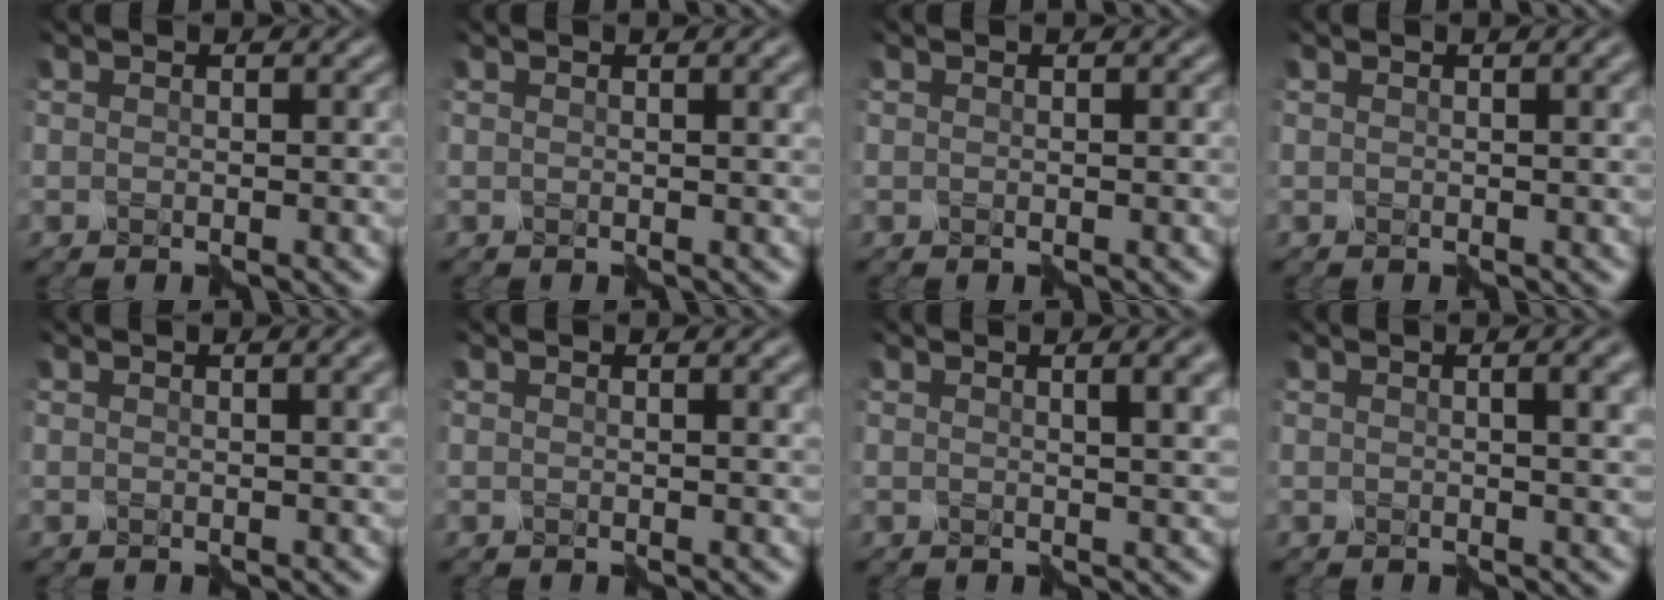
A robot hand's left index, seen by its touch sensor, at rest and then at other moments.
{"total": 1.6, "force": [0.6, 0.4, 1.5], "torque": [-0.017, 0.003, 0.005]}
{"total": 0.0}
{"total": 1.4, "force": [0.5, 0.4, 1.3], "torque": [-0.015, 0.004, 0.003]}
{"total": 2.2, "force": [0.7, 0.7, 2.0], "torque": [-0.016, 0.007, 0.003]}
{"total": 1.3, "force": [0.6, 0.2, 1.1], "torque": [-0.017, 0.003, 0.005]}
{"total": 4.6, "force": [1.9, 1.8, 3.8], "torque": [-0.026, 0.021, 0.003]}
{"total": 3.9, "force": [1.4, 1.5, 3.4], "torque": [-0.031, 0.013, 0.001]}